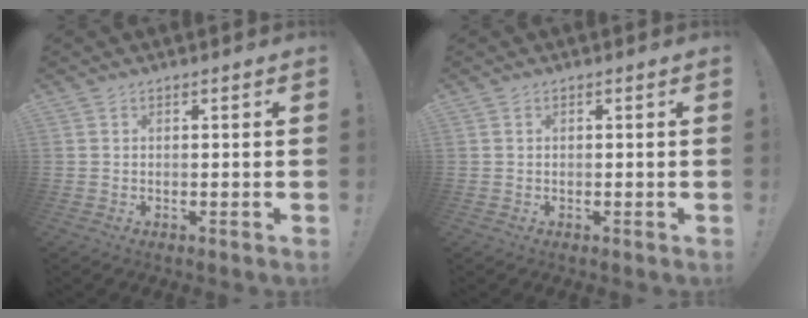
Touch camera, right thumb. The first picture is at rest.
{"total": 0.0}